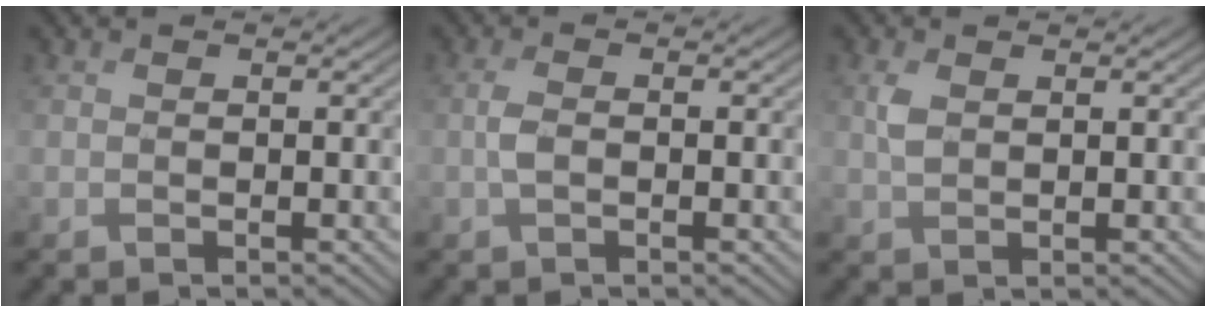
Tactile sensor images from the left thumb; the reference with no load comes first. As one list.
[{"total": 1.4, "force": [0.2, 0.2, 1.3], "torque": [-0.031, 0.007, -0.002]}, {"total": 2.1, "force": [1.3, 0.8, 1.4], "torque": [-0.037, 0.008, 0.028]}]